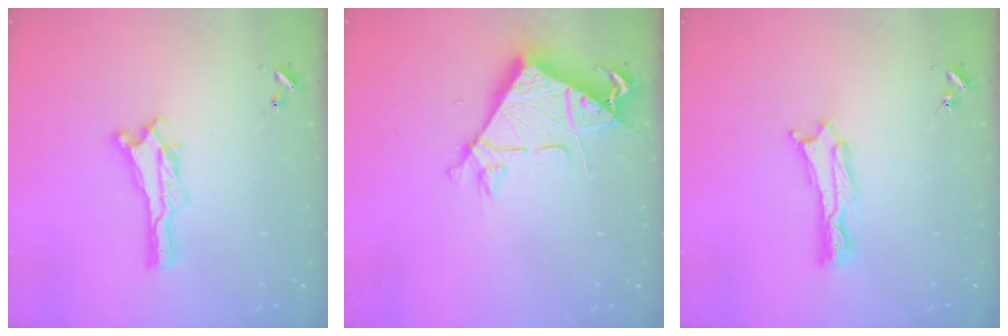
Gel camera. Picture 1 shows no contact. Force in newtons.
{"total": 7.1, "press": 7.1, "slide": 0.6}
{"total": 1.1, "press": 1.1, "slide": 0.2}